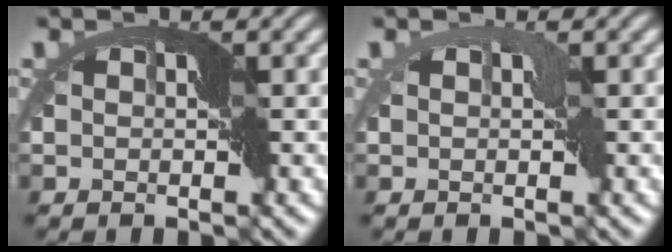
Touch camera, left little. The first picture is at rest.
{"total": 0.6, "force": [0.1, 0.3, 0.5], "torque": [-0.005, 0.003, 0.001]}